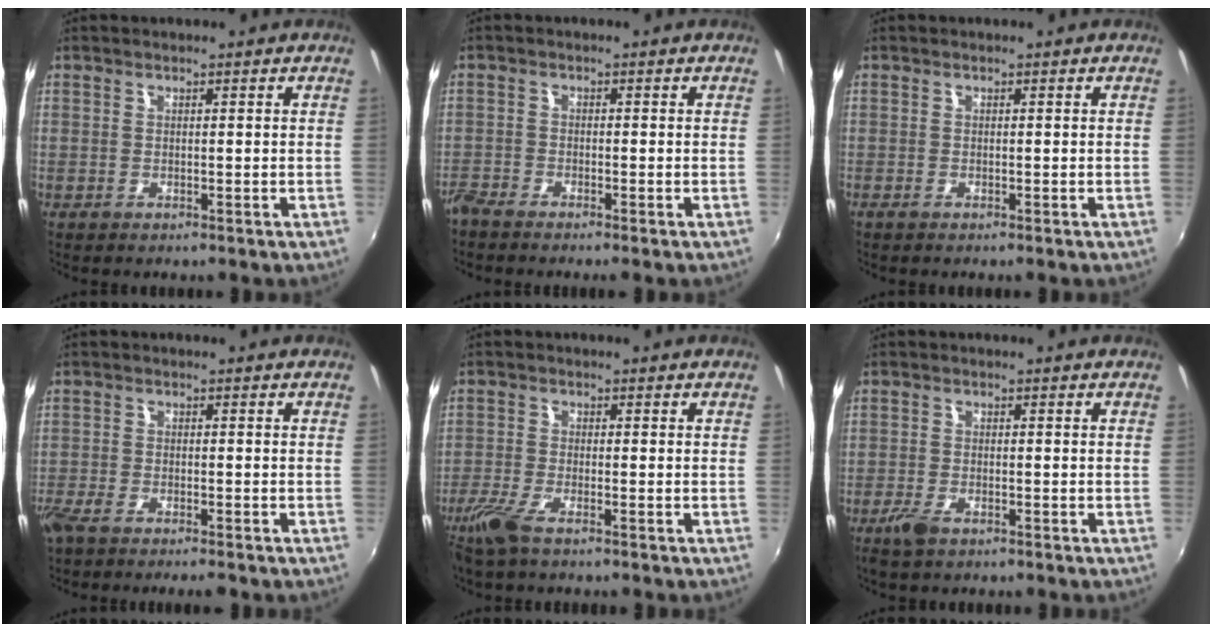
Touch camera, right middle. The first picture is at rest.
{"total": 3.3, "force": [-3.1, 0.4, 1.2], "torque": [-0.041, -0.014, -0.065]}
{"total": 0.6, "force": [-0.5, 0.0, 0.4], "torque": [-0.007, -0.003, -0.011]}
{"total": 5.7, "force": [-4.7, 1.0, 3.1], "torque": [-0.080, -0.023, -0.088]}
{"total": 5.5, "force": [-4.0, 1.0, 3.8], "torque": [-0.099, -0.014, -0.082]}
{"total": 3.4, "force": [-2.4, 1.2, 2.1], "torque": [-0.055, -0.007, -0.048]}